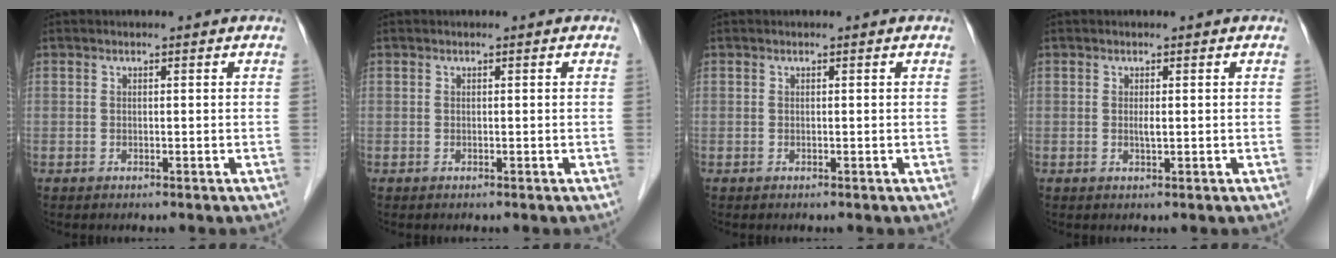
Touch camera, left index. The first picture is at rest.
{"total": 0.0}
{"total": 0.0}
{"total": 0.9, "force": [0.1, 0.1, 0.9], "torque": [-0.022, -0.003, 0.003]}